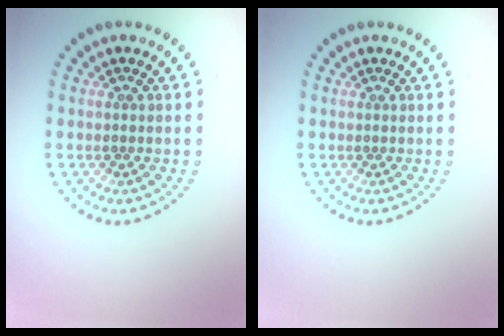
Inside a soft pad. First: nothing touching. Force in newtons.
{"total": 0.0}